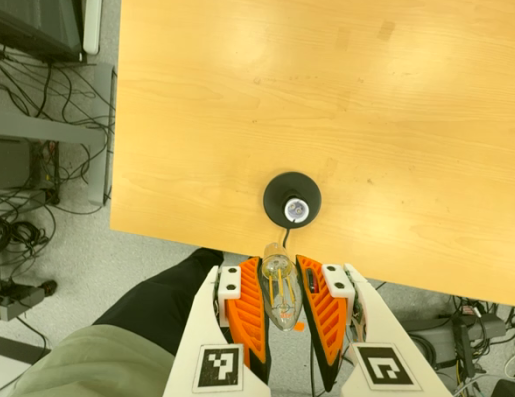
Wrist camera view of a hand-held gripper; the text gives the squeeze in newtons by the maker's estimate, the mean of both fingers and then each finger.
{"total": 18.7, "left": 19.1, "right": 18.3}